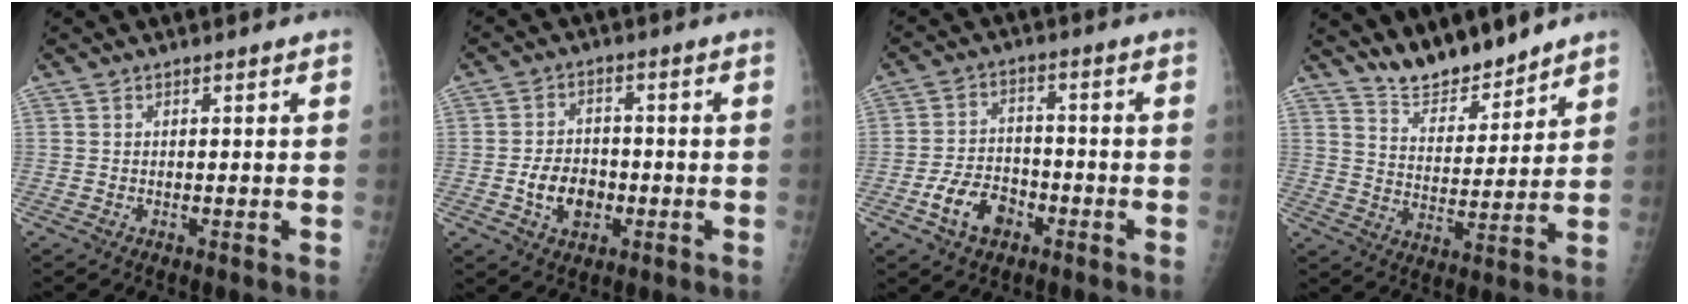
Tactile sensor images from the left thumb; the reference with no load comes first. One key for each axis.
{"total": 7.2, "fx": -2.1, "fy": 5.4, "fz": 4.3, "tx": -0.048, "ty": 0.013, "tz": -0.033}
{"total": 8.1, "fx": -4.1, "fy": 5.5, "fz": 4.4, "tx": -0.062, "ty": 0.027, "tz": -0.069}
{"total": 8.9, "fx": 8.3, "fy": 2.4, "fz": 2.3, "tx": -0.013, "ty": -0.060, "tz": 0.154}